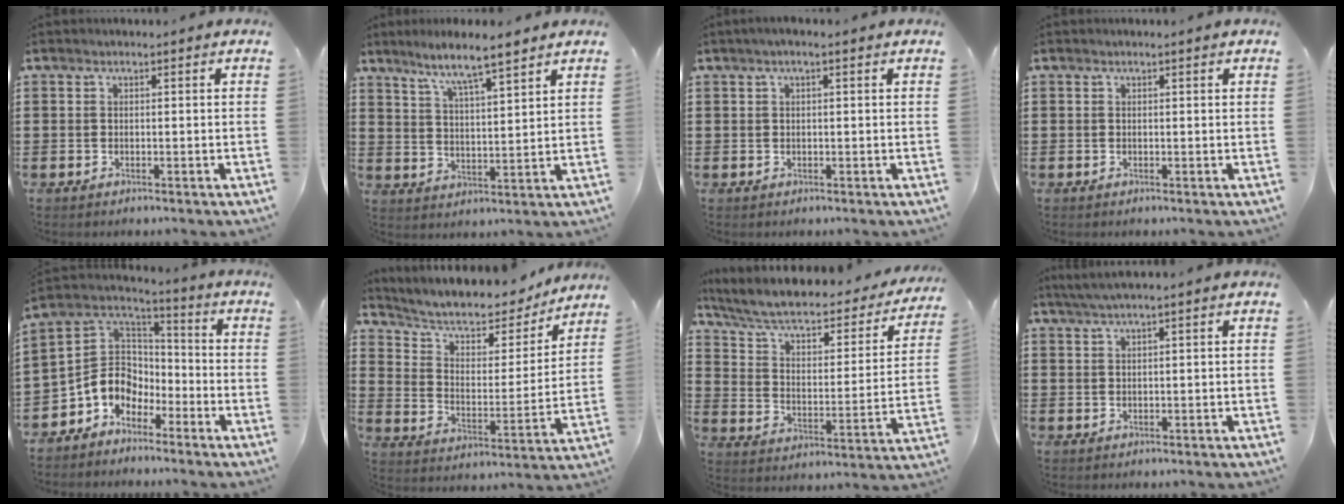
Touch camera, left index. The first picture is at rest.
{"total": 5.9, "force": [5.1, -0.3, 3.0], "torque": [-0.077, -0.025, 0.085]}
{"total": 1.1, "force": [0.2, 0.1, 1.1], "torque": [-0.018, 0.000, 0.004]}
{"total": 0.5, "force": [0.3, 0.0, 0.4], "torque": [-0.008, -0.001, 0.006]}
{"total": 7.5, "force": [-3.6, 6.3, 1.8], "torque": [-0.068, 0.005, -0.074]}
{"total": 7.1, "force": [6.0, 2.6, 2.8], "torque": [-0.078, -0.039, 0.100]}
{"total": 6.1, "force": [4.7, 1.8, 3.5], "torque": [-0.088, -0.035, 0.075]}
{"total": 1.7, "force": [0.9, -0.2, 1.5], "torque": [-0.027, -0.002, 0.016]}